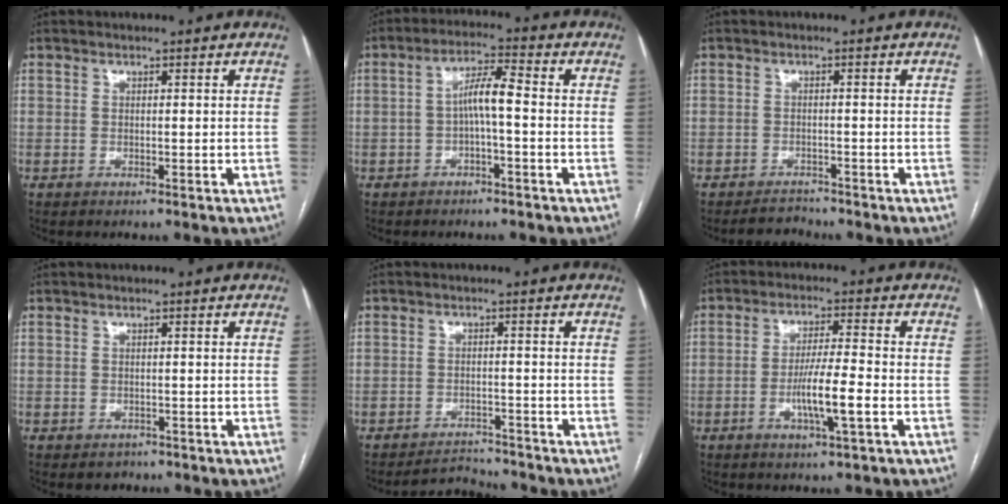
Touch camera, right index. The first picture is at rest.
{"total": 5.4, "force": [-0.8, 0.7, 5.3], "torque": [-0.097, 0.020, -0.014]}
{"total": 2.2, "force": [-2.1, 0.6, -0.4], "torque": [0.004, -0.007, -0.032]}
{"total": 1.6, "force": [-0.9, 1.3, 0.3], "torque": [-0.003, 0.001, -0.008]}
{"total": 3.6, "force": [-3.5, 0.5, -0.8], "torque": [0.013, -0.001, -0.053]}
{"total": 7.1, "force": [-2.3, 0.0, 6.7], "torque": [-0.125, -0.004, -0.041]}